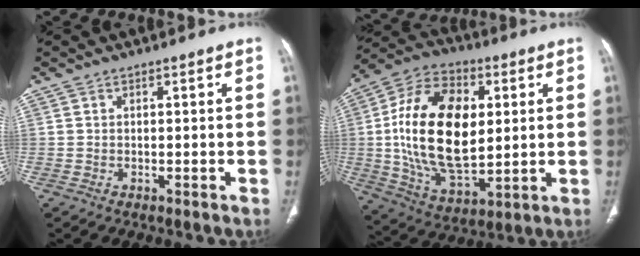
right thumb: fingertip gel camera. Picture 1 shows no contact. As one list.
[{"total": 22.9, "force": [2.6, 13.1, 18.6], "torque": [-0.327, -0.008, 0.048]}]